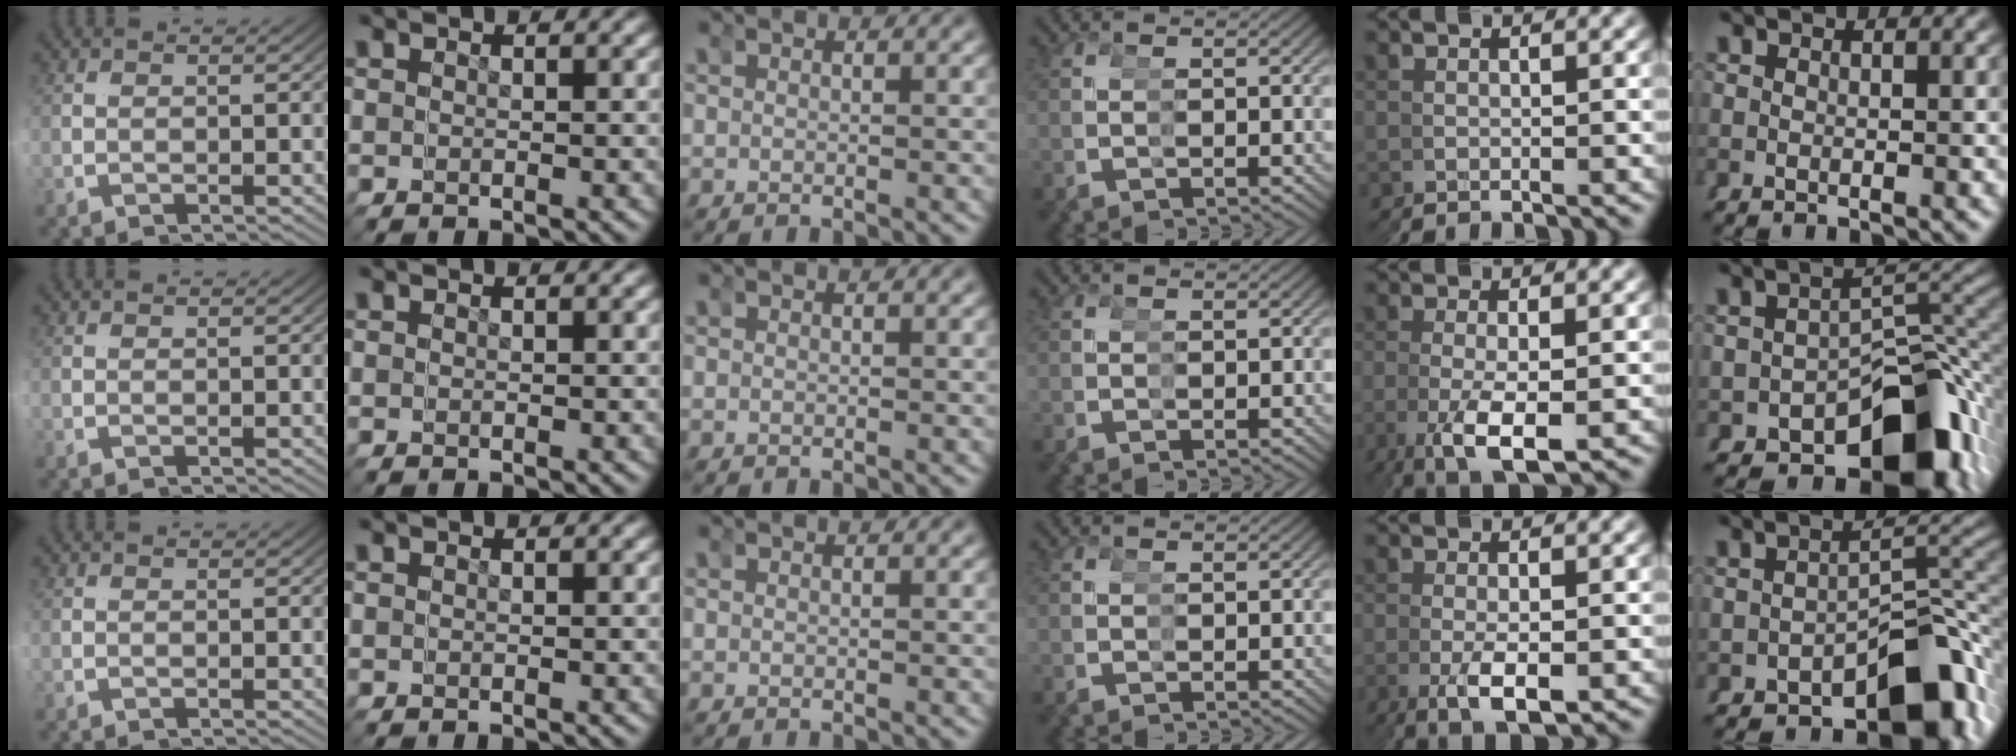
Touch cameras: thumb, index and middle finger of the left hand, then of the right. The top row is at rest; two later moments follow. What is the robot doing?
{"motion": "grasp_and_lifting", "object": "tape"}